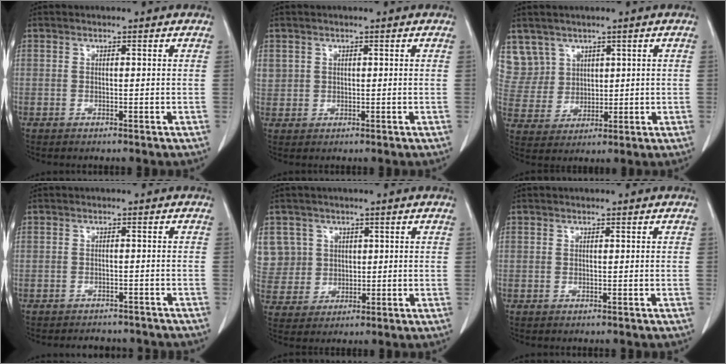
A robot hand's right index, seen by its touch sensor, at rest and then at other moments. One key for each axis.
{"total": 3.0, "fx": 1.3, "fy": 2.6, "fz": 0.7, "tx": -0.019, "ty": 0.012, "tz": 0.032}
{"total": 8.2, "fx": 4.8, "fy": 6.7, "fz": 0.0, "tx": -0.007, "ty": 0.020, "tz": 0.113}
{"total": 6.1, "fx": -5.6, "fy": 2.5, "fz": 0.6, "tx": -0.002, "ty": 0.005, "tz": -0.056}
{"total": 9.8, "fx": 3.4, "fy": 9.1, "fz": 1.1, "tx": -0.046, "ty": 0.035, "tz": 0.090}
{"total": 0.0}